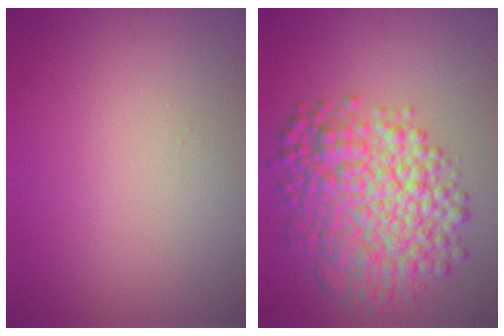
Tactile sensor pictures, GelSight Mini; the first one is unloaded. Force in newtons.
{"total": 8.6, "press": 8.6, "slide": 0.1}